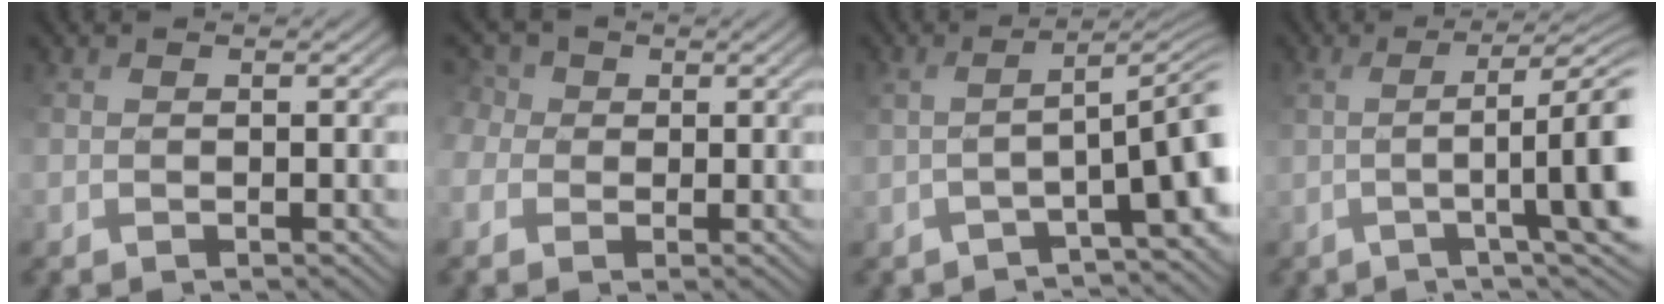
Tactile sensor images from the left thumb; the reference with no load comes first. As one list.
[{"total": 4.9, "force": [-0.4, 4.5, 1.7], "torque": [-0.082, 0.007, -0.011]}, {"total": 8.0, "force": [-2.4, 1.4, 7.5], "torque": [-0.095, 0.010, -0.024]}, {"total": 10.2, "force": [-0.5, 1.7, 10.1], "torque": [-0.137, 0.002, 0.012]}]